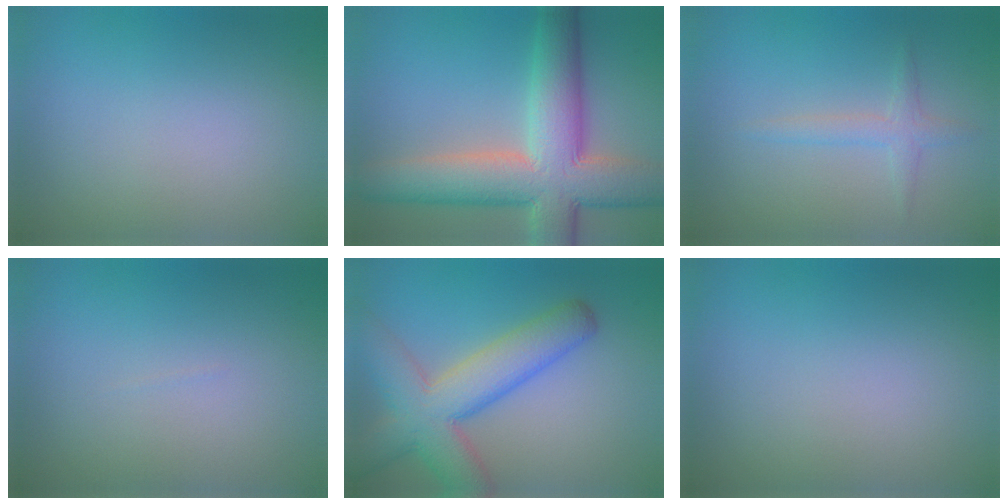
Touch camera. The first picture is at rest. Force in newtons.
{"total": 11.1, "press": 11.0, "slide": 0.5}
{"total": 1.7, "press": 1.7, "slide": 0.0}
{"total": 0.0}
{"total": 8.1, "press": 8.1, "slide": 0.3}
{"total": 0.0}